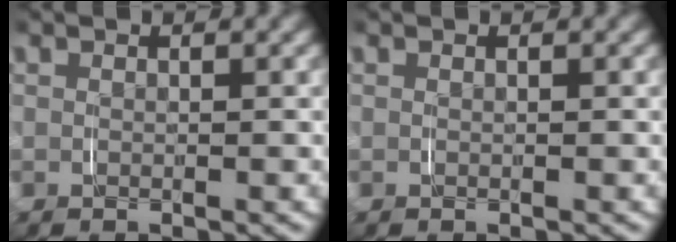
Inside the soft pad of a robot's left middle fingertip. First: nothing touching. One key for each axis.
{"total": 0.0}